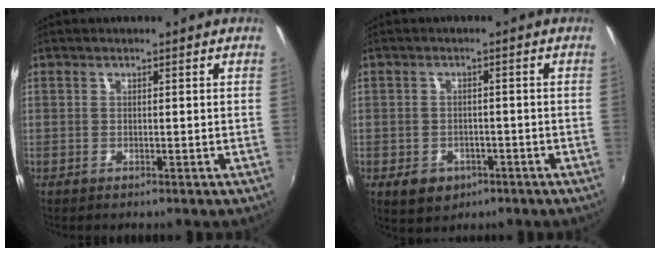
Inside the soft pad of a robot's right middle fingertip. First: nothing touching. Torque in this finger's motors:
{"motor_torque": [0.54, -0.55, 0.05, 0.02]}